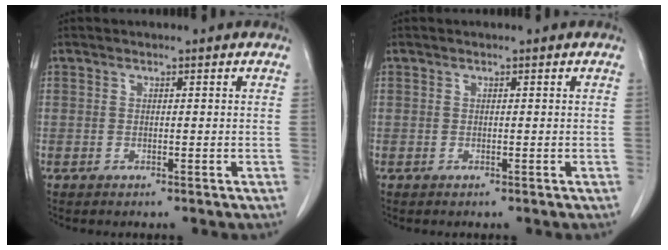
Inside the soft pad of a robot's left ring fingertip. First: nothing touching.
{"total": 0.0}